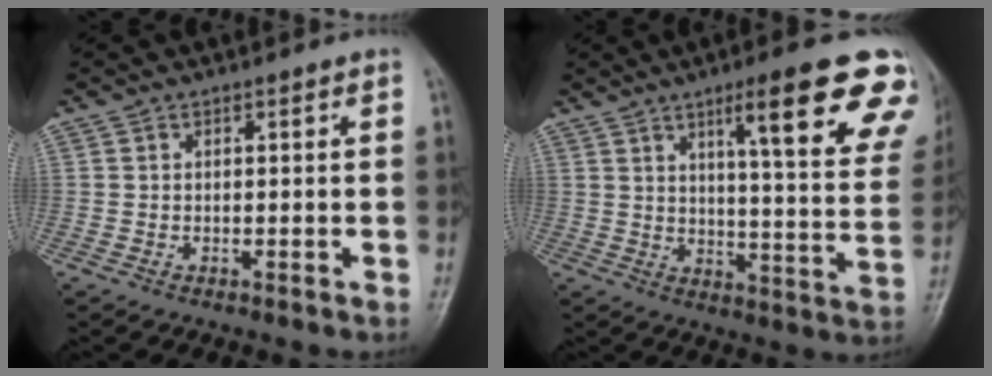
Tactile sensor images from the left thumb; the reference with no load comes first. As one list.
[{"total": 20.3, "force": [11.5, 3.8, 16.3], "torque": [-0.182, -0.043, 0.150]}]